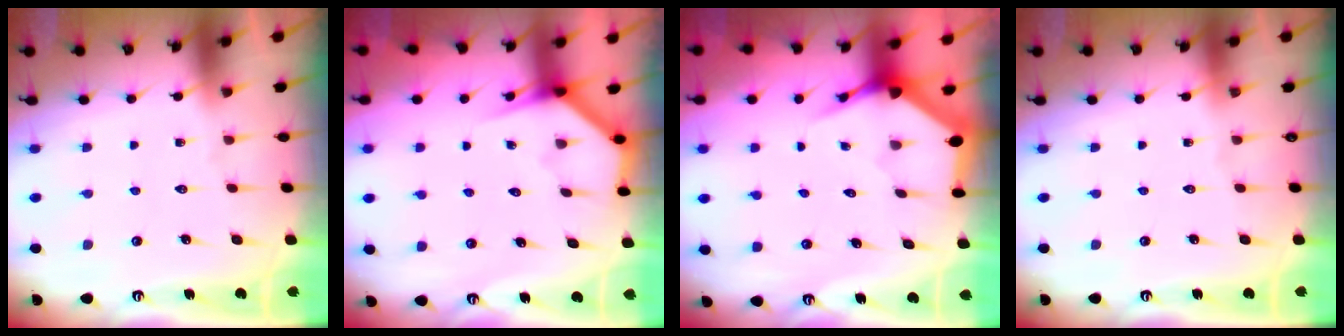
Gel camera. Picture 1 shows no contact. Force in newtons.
{"total": 3.6, "press": 3.6, "slide": 0.2}
{"total": 3.8, "press": 3.8, "slide": 0.5}
{"total": 0.0}